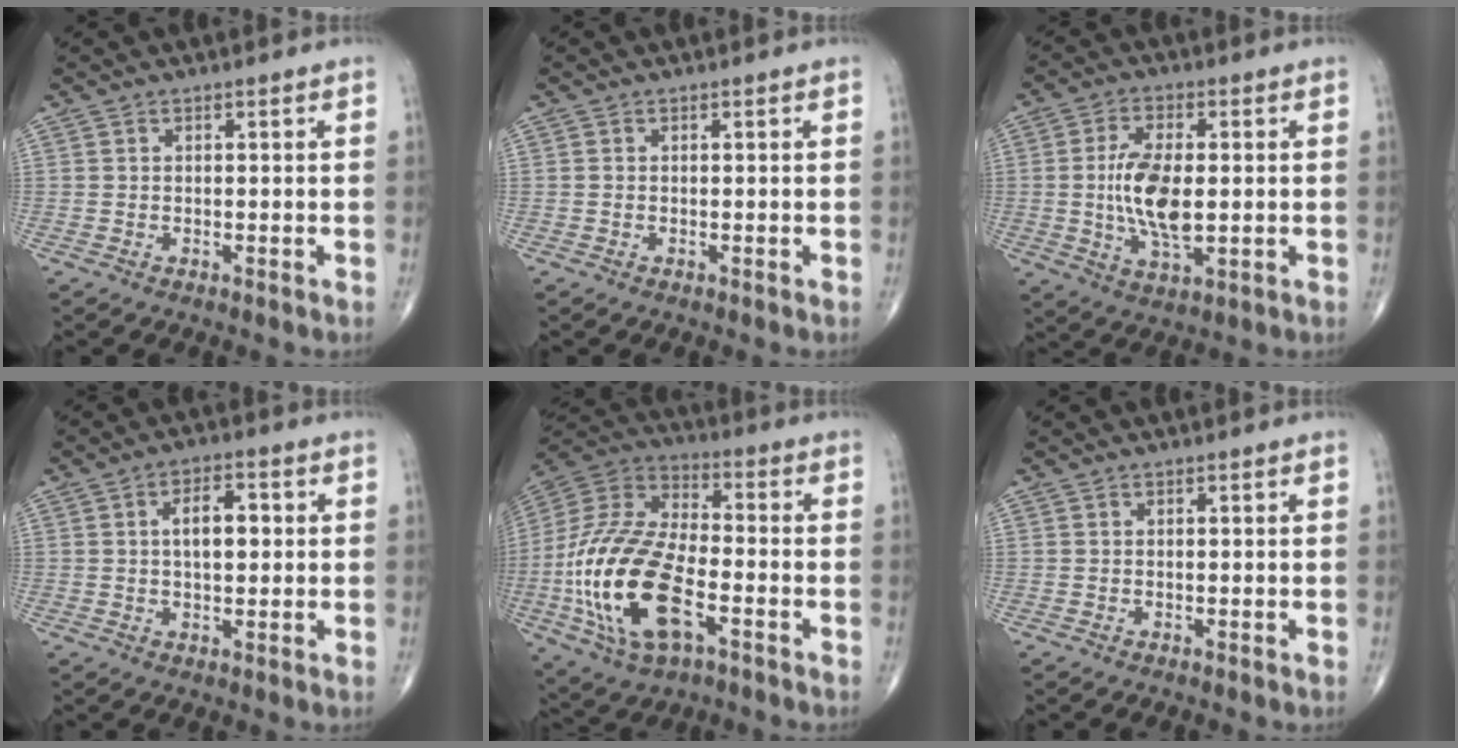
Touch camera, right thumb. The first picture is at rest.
{"total": 0.0}
{"total": 11.1, "force": [-0.1, 5.1, 9.9], "torque": [-0.189, -0.009, -0.001]}
{"total": 6.5, "force": [0.9, 3.4, 5.5], "torque": [-0.076, 0.008, 0.010]}
{"total": 23.6, "force": [-6.8, 11.4, 19.6], "torque": [-0.416, 0.017, -0.121]}
{"total": 0.0}